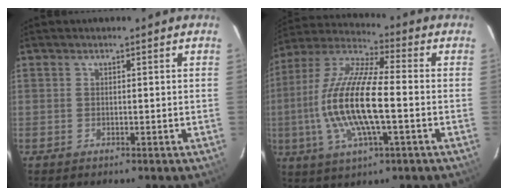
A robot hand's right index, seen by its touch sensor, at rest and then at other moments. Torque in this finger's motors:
{"motor_torque": [1.55, -0.59, 1.05, 0.21]}